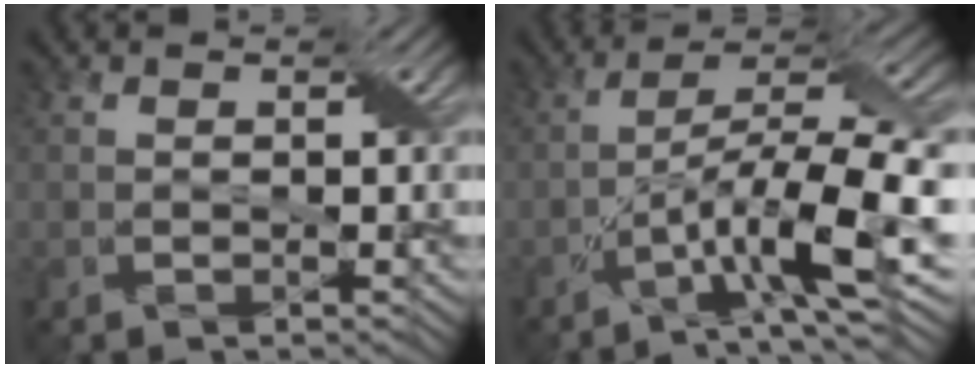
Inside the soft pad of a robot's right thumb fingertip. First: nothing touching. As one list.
[{"total": 12.2, "force": [-4.8, 2.7, 10.8], "torque": [-0.188, 0.005, -0.086]}]